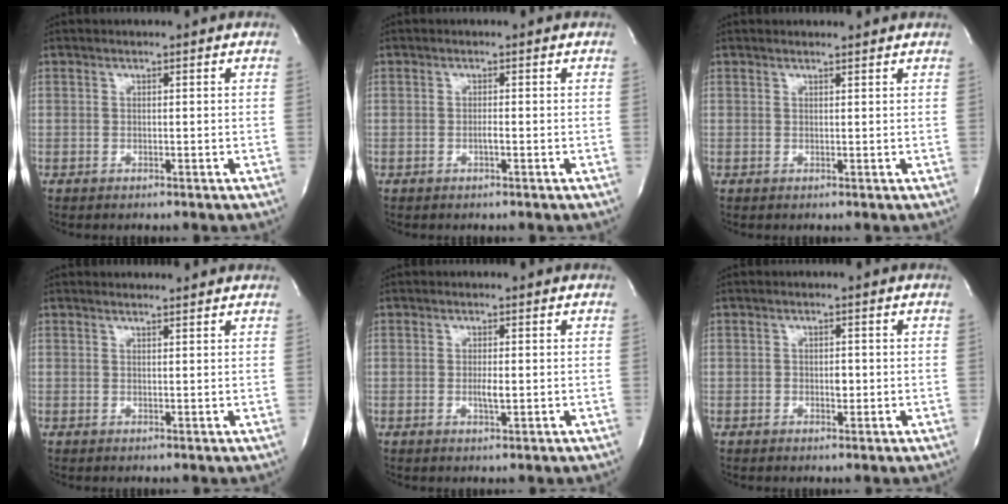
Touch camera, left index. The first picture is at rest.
{"total": 0.8, "force": [-0.5, 0.0, 0.6], "torque": [-0.012, -0.002, -0.010]}
{"total": 1.7, "force": [1.7, 0.0, 0.1], "torque": [-0.012, 0.000, 0.019]}
{"total": 2.7, "force": [2.7, 0.2, 0.2], "torque": [-0.012, 0.003, 0.028]}
{"total": 1.7, "force": [-0.3, 0.3, 1.6], "torque": [-0.033, -0.005, -0.004]}
{"total": 1.5, "force": [-0.4, 0.9, 1.2], "torque": [-0.018, -0.001, -0.006]}